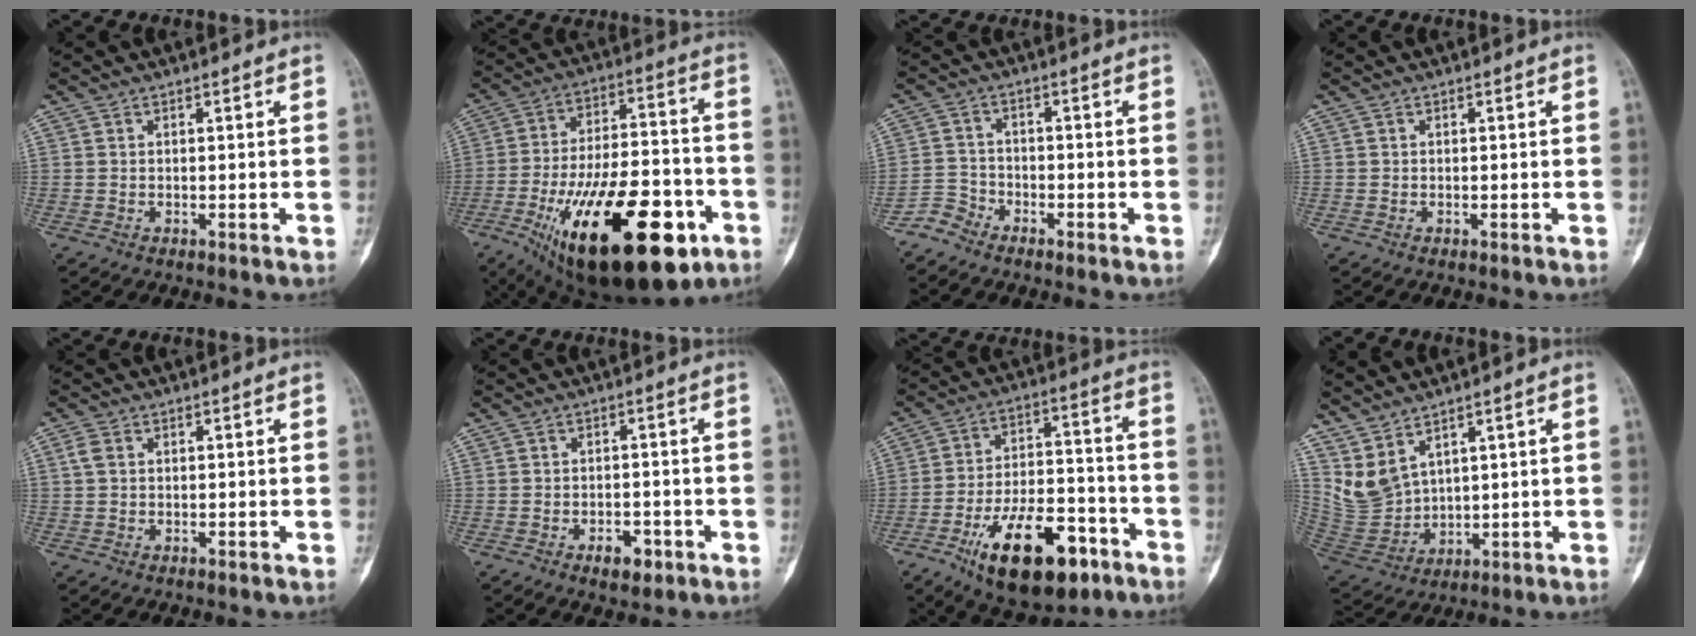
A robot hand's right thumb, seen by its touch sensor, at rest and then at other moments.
{"total": 31.8, "force": [-13.6, 13.5, 25.4], "torque": [-0.407, 0.038, -0.203]}
{"total": 3.6, "force": [-3.3, 1.5, 0.0], "torque": [0.008, 0.011, -0.075]}
{"total": 0.0}
{"total": 2.0, "force": [0.4, 1.5, 1.3], "torque": [-0.035, 0.006, 0.009]}
{"total": 4.1, "force": [-2.2, 2.3, 2.6], "torque": [-0.026, 0.011, -0.029]}
{"total": 20.0, "force": [-10.6, 9.3, 14.2], "torque": [-0.217, 0.065, -0.163]}
{"total": 7.6, "force": [5.1, 3.6, 4.3], "torque": [-0.080, -0.031, 0.129]}